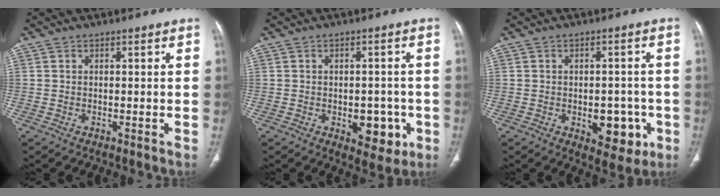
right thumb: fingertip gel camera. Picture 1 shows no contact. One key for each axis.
{"total": 7.6, "fx": -2.2, "fy": 4.6, "fz": 5.6, "tx": -0.039, "ty": 0.008, "tz": -0.018}
{"total": 8.7, "fx": -2.5, "fy": 5.3, "fz": 6.4, "tx": -0.047, "ty": 0.010, "tz": -0.021}